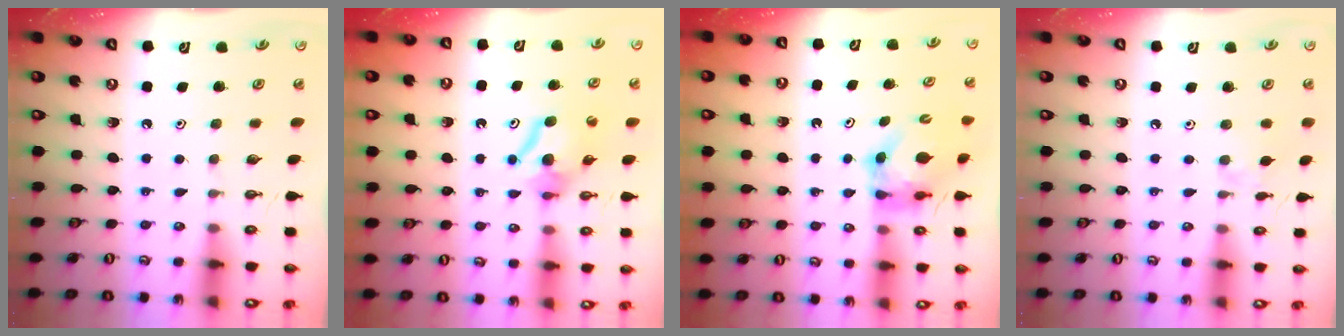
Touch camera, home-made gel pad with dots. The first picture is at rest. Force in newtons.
{"total": 8.6, "press": 8.6, "slide": 0.4}
{"total": 5.6, "press": 5.6, "slide": 0.4}
{"total": 2.8, "press": 2.7, "slide": 0.5}